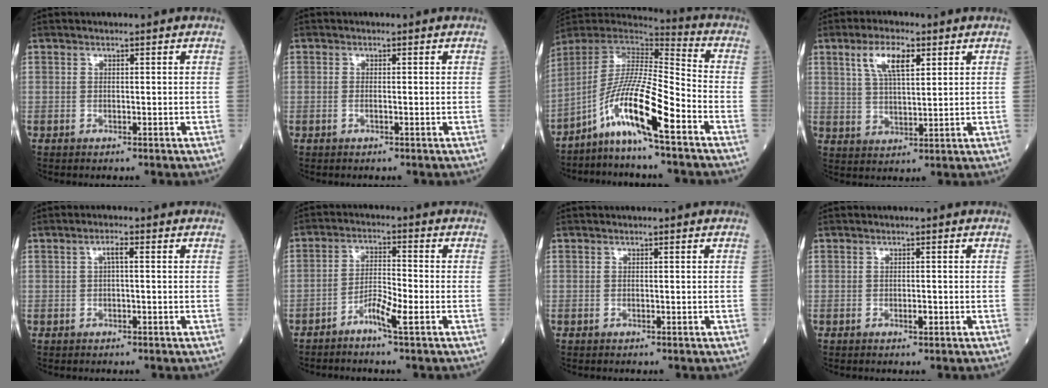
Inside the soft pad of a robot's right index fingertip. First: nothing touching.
{"total": 0.6, "force": [-0.2, 0.2, 0.5], "torque": [-0.012, -0.001, -0.004]}
{"total": 13.0, "force": [-7.5, -0.1, 10.6], "torque": [-0.207, -0.004, -0.143]}
{"total": 6.9, "force": [3.3, 2.2, 5.7], "torque": [-0.112, 0.009, 0.063]}
{"total": 1.6, "force": [0.2, 0.3, 1.6], "torque": [-0.027, 0.004, 0.003]}
{"total": 4.3, "force": [-2.7, 0.0, 3.3], "torque": [-0.062, 0.005, -0.054]}
{"total": 0.0}
{"total": 0.8, "force": [-0.3, 0.2, 0.7], "torque": [-0.014, -0.001, -0.005]}